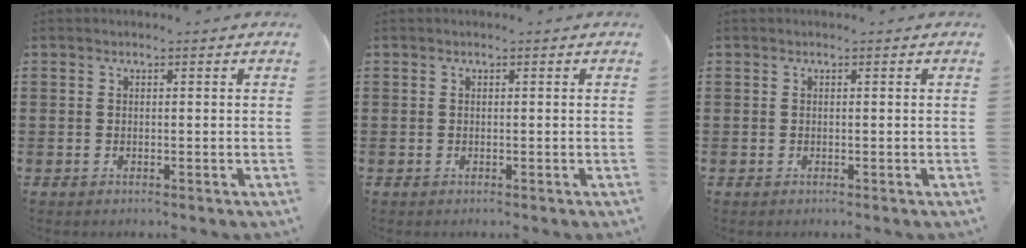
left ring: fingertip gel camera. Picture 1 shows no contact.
{"total": 0.0}
{"total": 0.0}